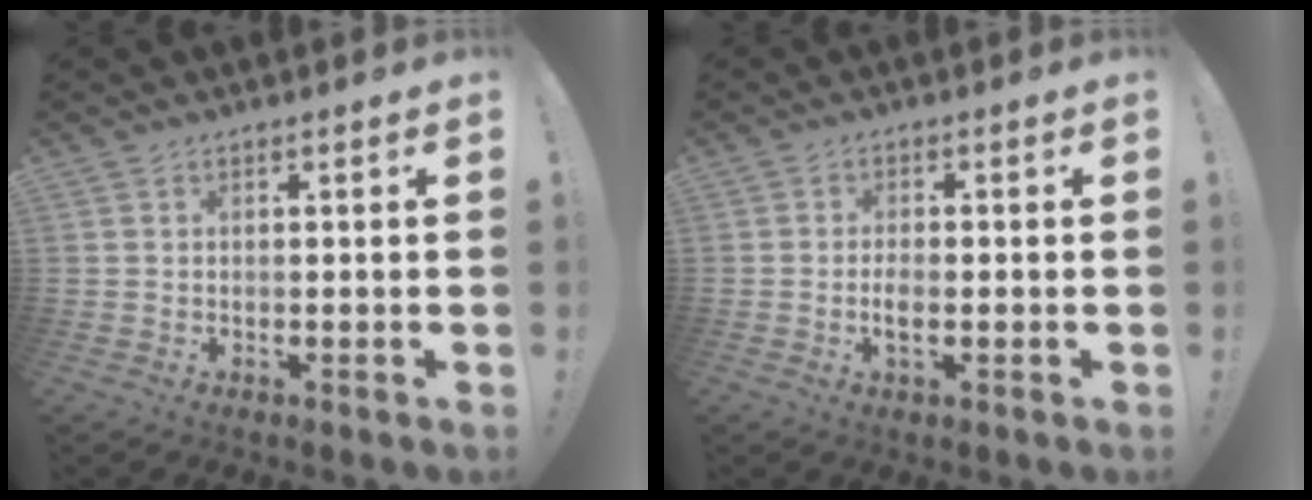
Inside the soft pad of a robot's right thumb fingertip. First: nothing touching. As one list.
[{"total": 3.1, "force": [-1.1, 1.0, 2.7], "torque": [-0.046, -0.004, -0.022]}]